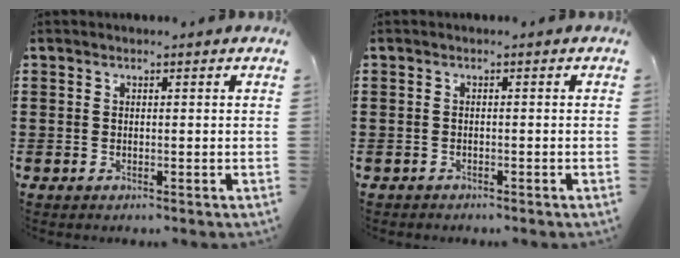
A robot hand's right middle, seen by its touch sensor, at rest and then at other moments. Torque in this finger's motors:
{"motor_torque": [0.05, 0.02, 0.01, -0.01]}